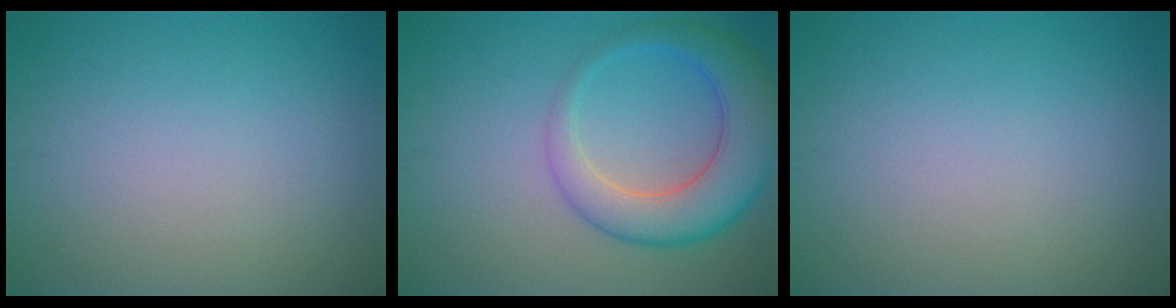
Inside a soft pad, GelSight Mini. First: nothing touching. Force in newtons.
{"total": 6.6, "press": 6.6, "slide": 0.3}
{"total": 0.0}